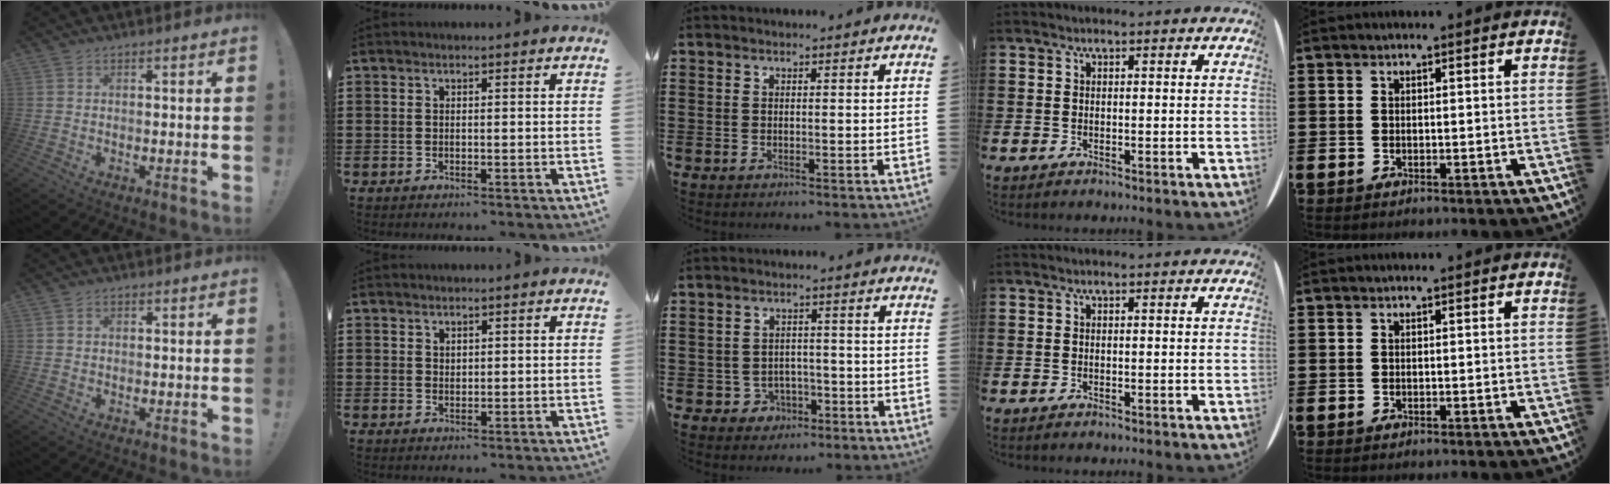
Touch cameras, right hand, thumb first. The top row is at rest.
{"thumb": {"total": 0.7, "force": [0.0, 0.7, 0.2], "torque": [-0.003, 0.002, 0.001]}, "index": {"total": 1.0, "force": [0.7, 0.6, 0.2], "torque": [-0.006, 0.001, 0.014]}, "middle": {"total": 2.8, "force": [-2.0, 2.0, 0.5], "torque": [-0.019, 0.005, -0.045]}}